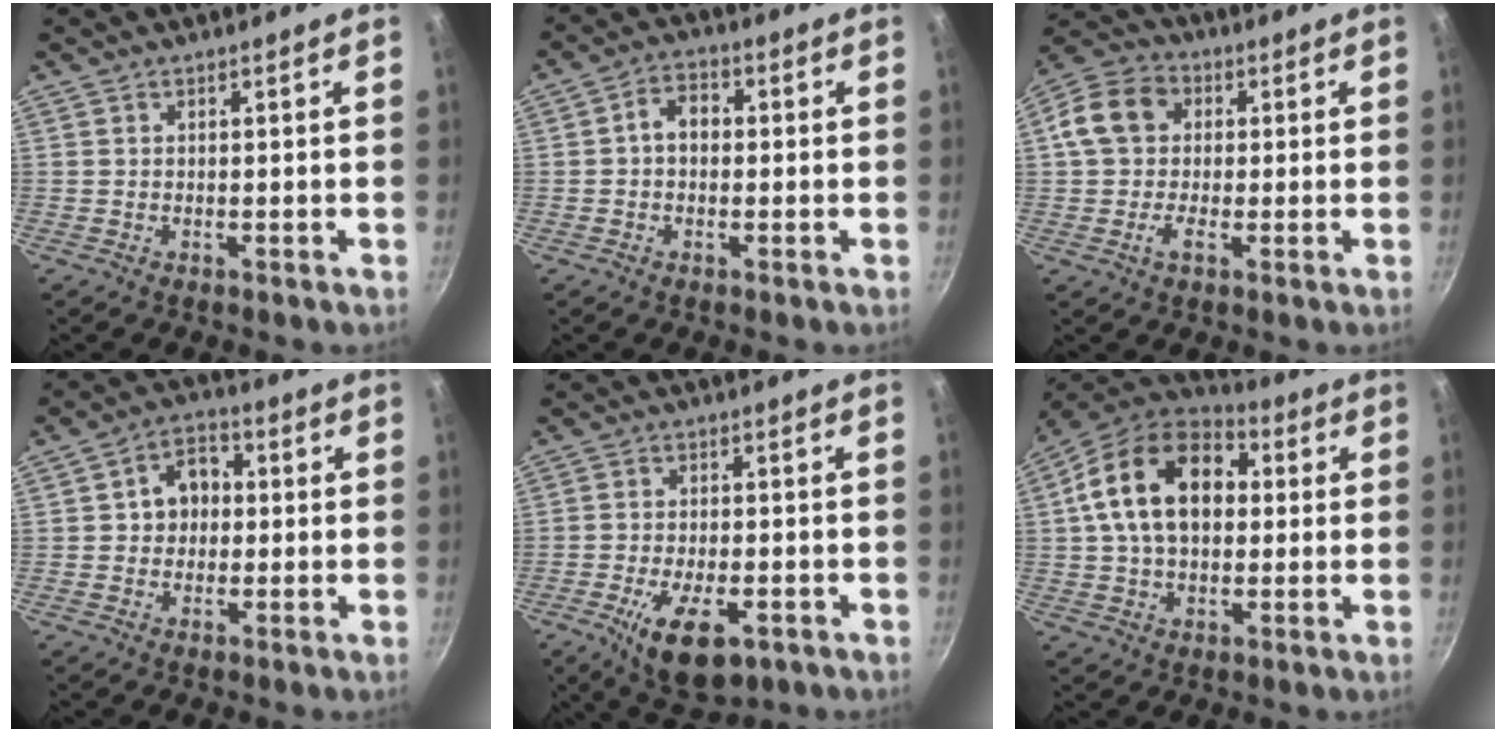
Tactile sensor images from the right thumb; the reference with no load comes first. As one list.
[{"total": 5.0, "force": [0.1, 3.7, 3.3], "torque": [-0.039, 0.016, -0.009]}, {"total": 10.4, "force": [0.9, 8.2, 6.4], "torque": [-0.096, 0.024, -0.005]}, {"total": 7.4, "force": [0.4, 6.0, 4.3], "torque": [-0.025, 0.014, -0.004]}, {"total": 11.5, "force": [-4.9, 5.4, 8.9], "torque": [-0.145, 0.008, -0.075]}, {"total": 18.8, "force": [2.9, 12.6, 13.6], "torque": [-0.207, 0.028, 0.032]}]